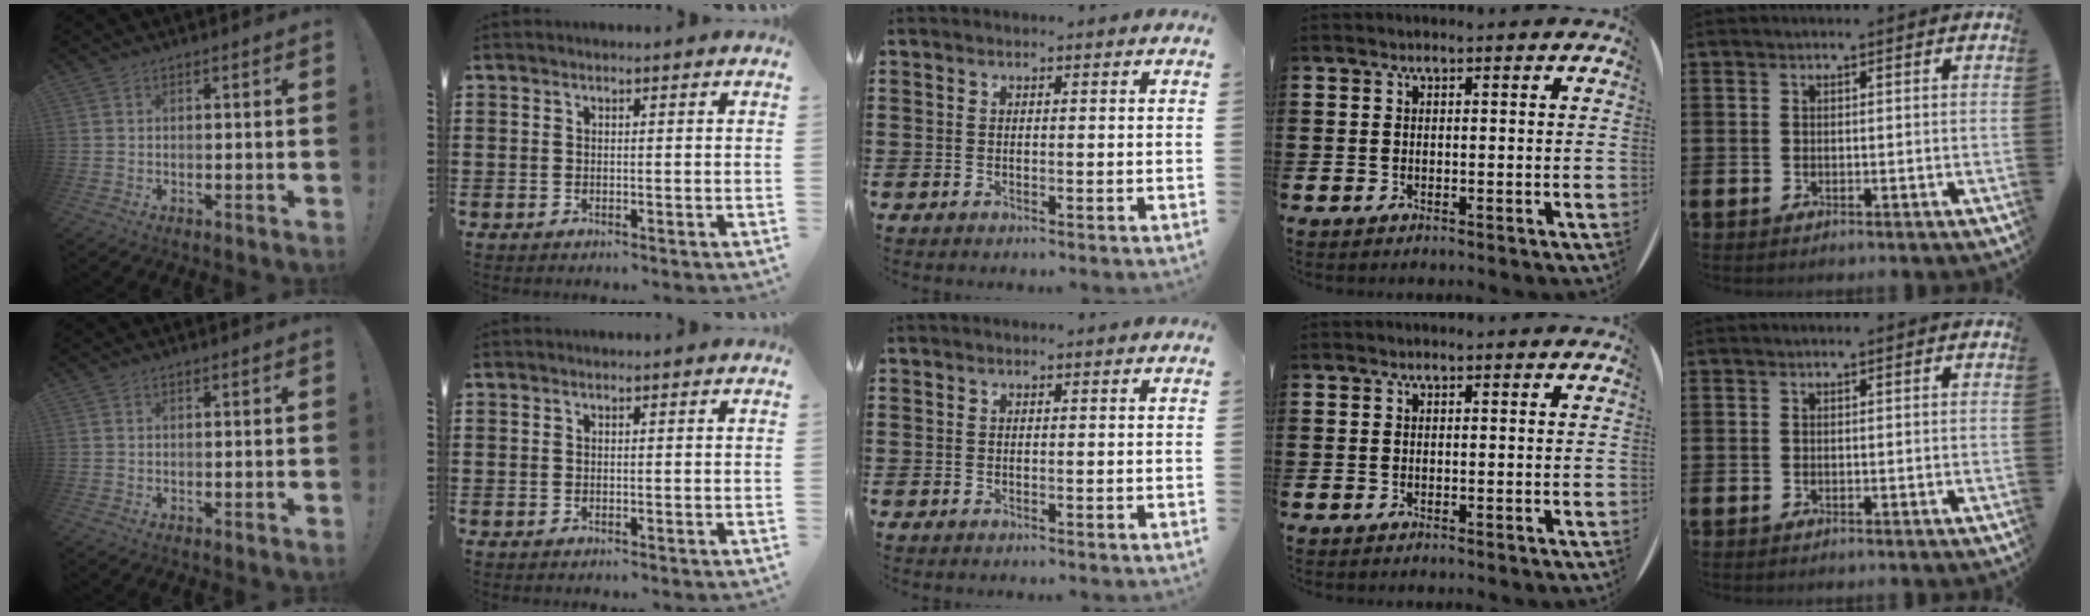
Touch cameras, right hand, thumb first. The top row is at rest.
{}